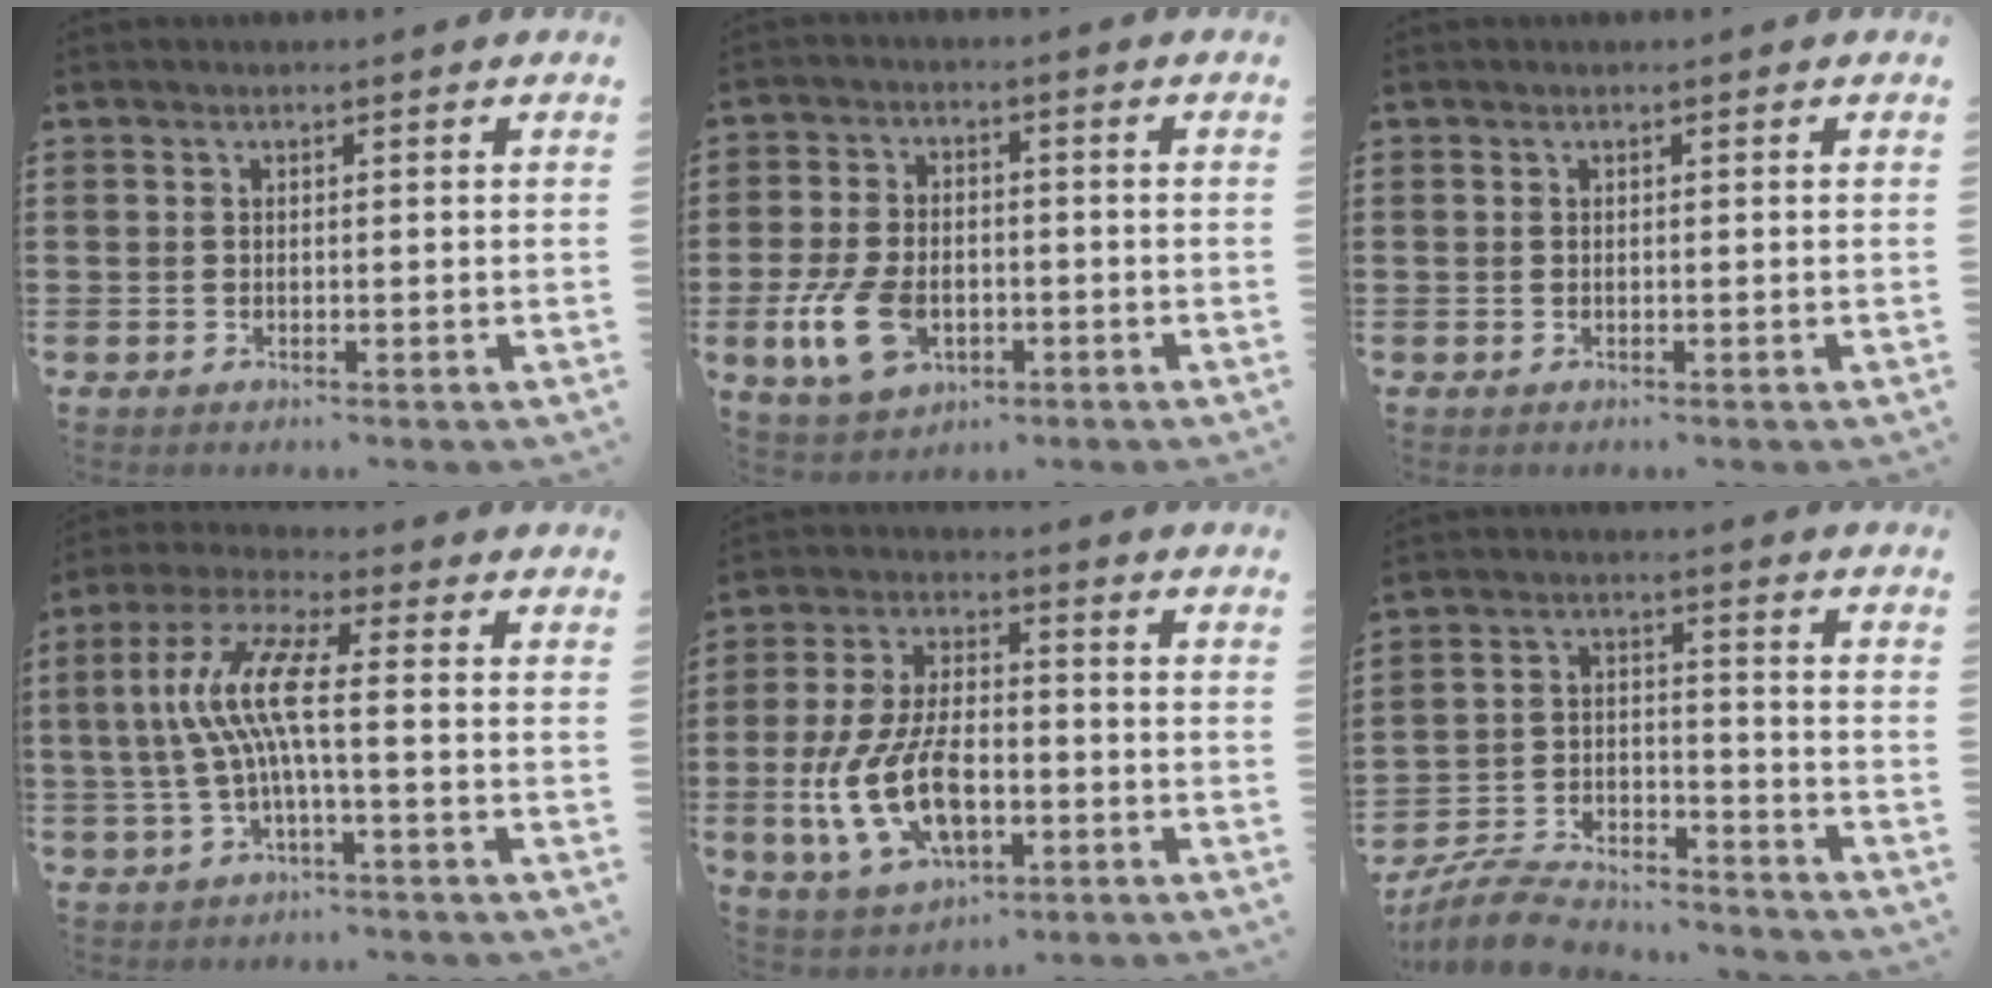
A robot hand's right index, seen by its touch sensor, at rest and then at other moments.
{"total": 9.0, "force": [-2.8, 5.5, 6.5], "torque": [-0.155, -0.001, -0.053]}
{"total": 0.0}
{"total": 9.3, "force": [-0.5, 1.3, 9.2], "torque": [-0.210, -0.012, -0.024]}
{"total": 12.0, "force": [-3.2, 6.1, 9.8], "torque": [-0.230, -0.007, -0.062]}
{"total": 7.3, "force": [-6.9, 1.4, 1.6], "torque": [-0.039, 0.013, -0.137]}